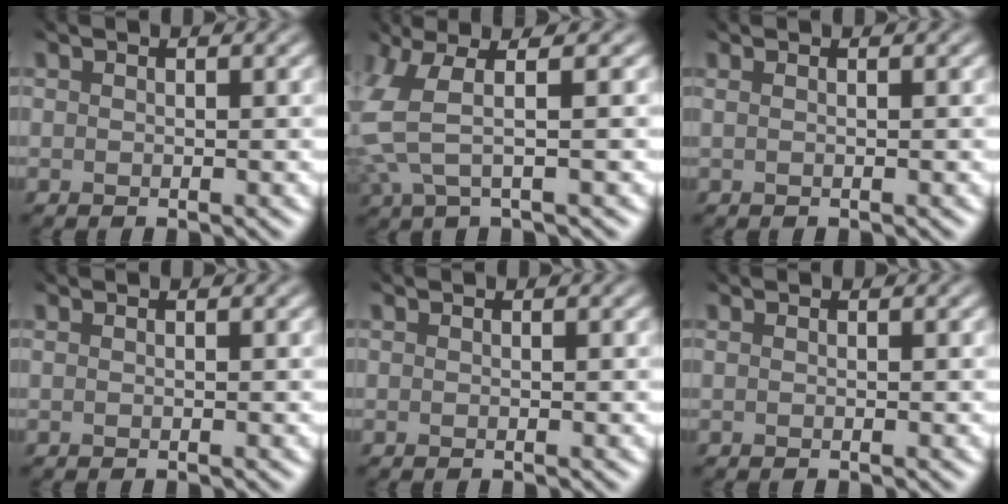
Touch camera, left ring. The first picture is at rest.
{"total": 2.9, "force": [-1.4, 0.5, 2.5], "torque": [-0.106, -0.016, 0.006]}
{"total": 0.9, "force": [0.4, 0.4, 0.8], "torque": [-0.003, 0.008, -0.003]}
{"total": 0.0}
{"total": 0.0}
{"total": 0.0}